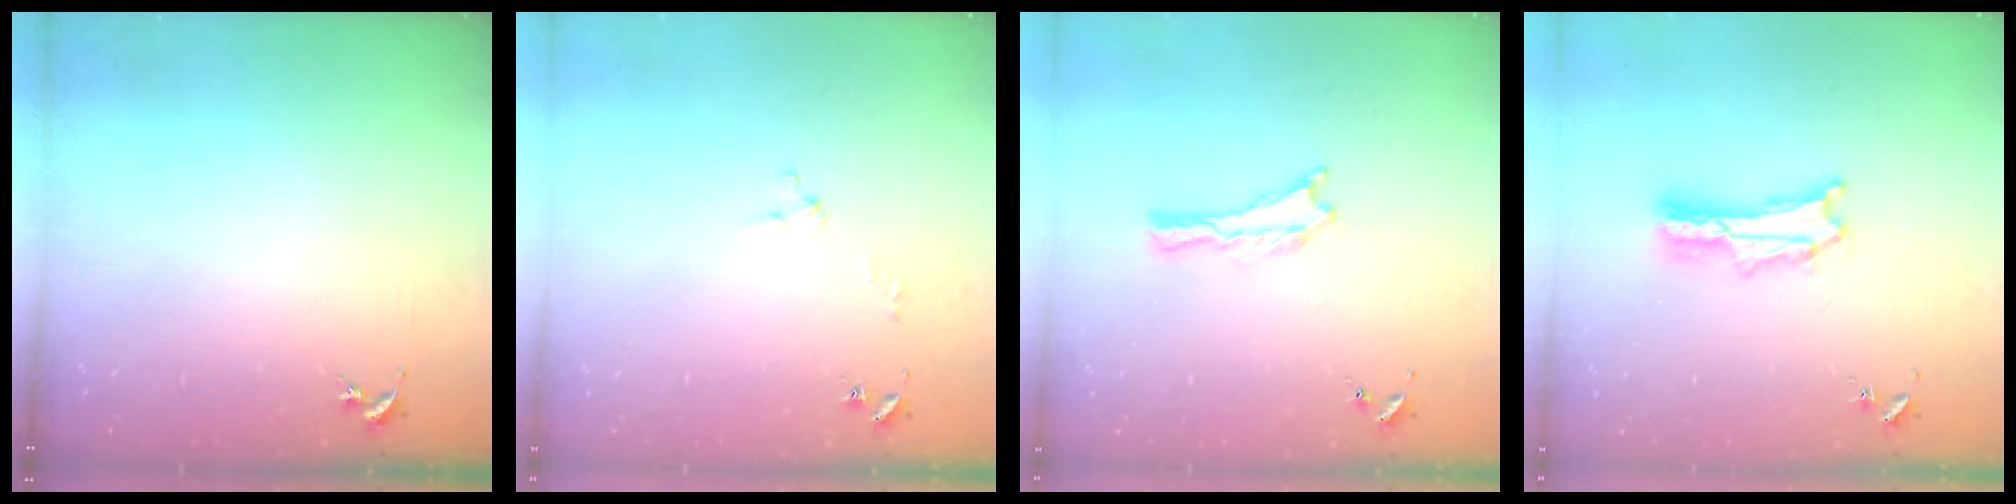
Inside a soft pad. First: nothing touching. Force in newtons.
{"total": 2.0, "press": 2.0, "slide": 0.1}
{"total": 0.0}
{"total": 2.1, "press": 2.1, "slide": 0.3}